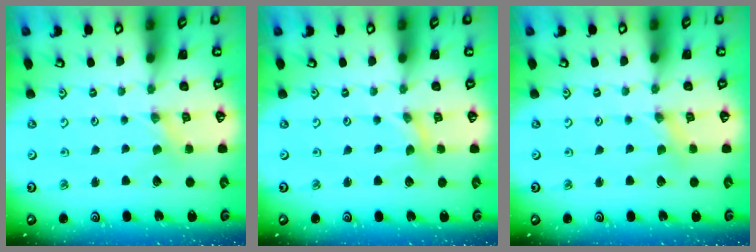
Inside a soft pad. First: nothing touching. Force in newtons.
{"total": 0.0}
{"total": 0.0}